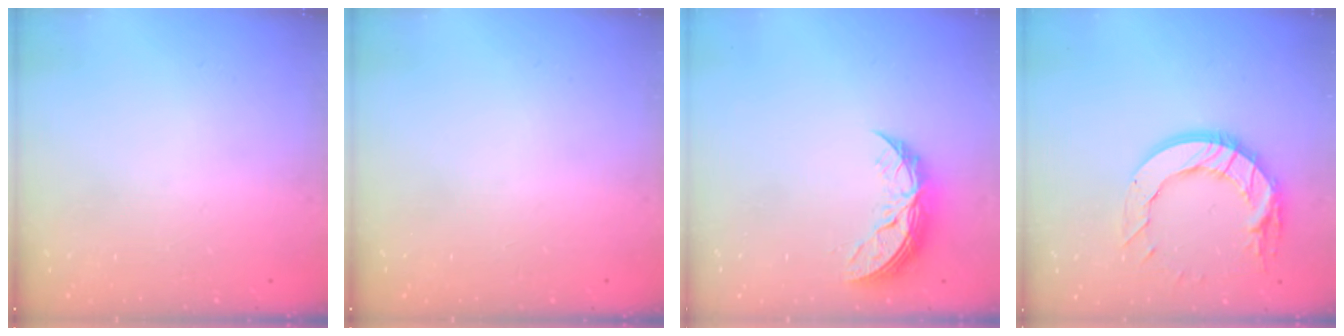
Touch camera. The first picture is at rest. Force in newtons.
{"total": 0.0}
{"total": 9.3, "press": 9.3, "slide": 0.5}
{"total": 15.4, "press": 15.3, "slide": 1.5}